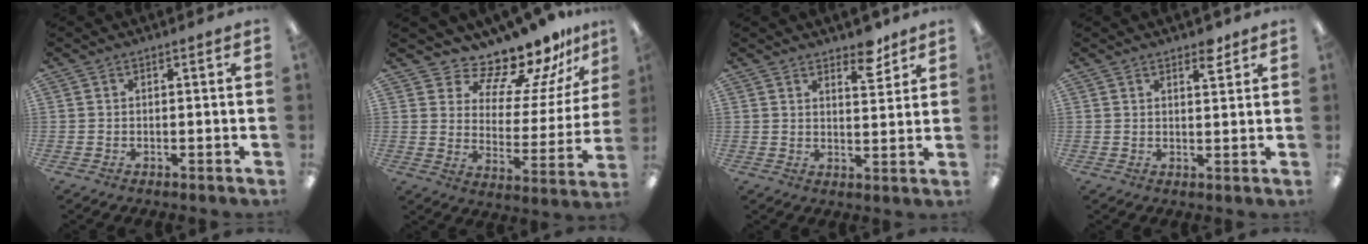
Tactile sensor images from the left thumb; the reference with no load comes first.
{"total": 12.8, "force": [12.1, 2.9, 2.7], "torque": [-0.058, -0.121, 0.209]}
{"total": 6.5, "force": [5.2, 2.6, 2.9], "torque": [-0.013, -0.039, 0.085]}
{"total": 3.8, "force": [3.1, 1.3, 1.7], "torque": [-0.007, -0.019, 0.049]}